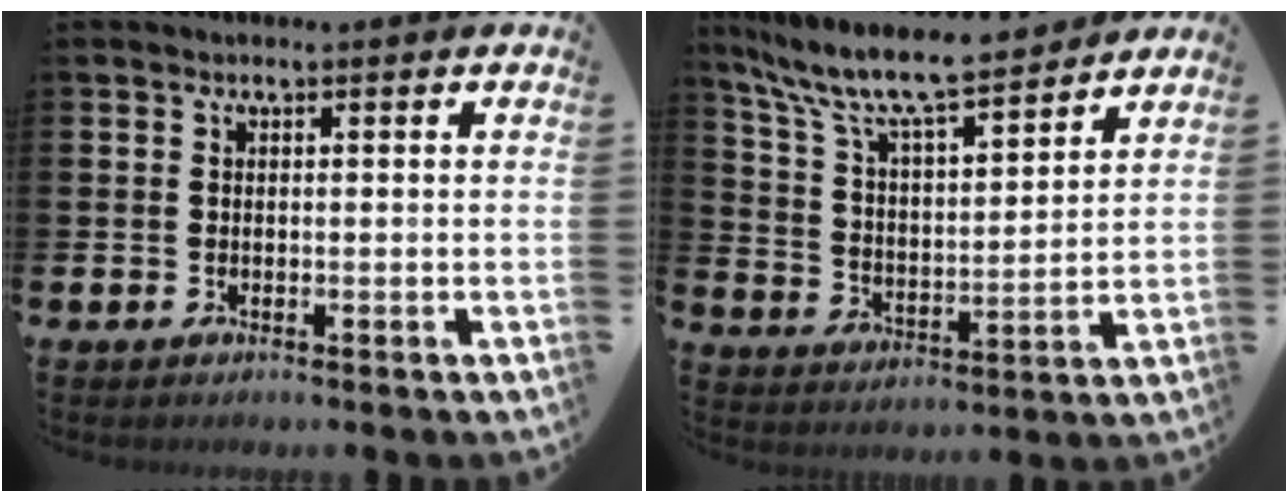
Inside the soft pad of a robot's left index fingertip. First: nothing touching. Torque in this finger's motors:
{"motor_torque": [1.75, -0.39, 0.36, 0.21]}